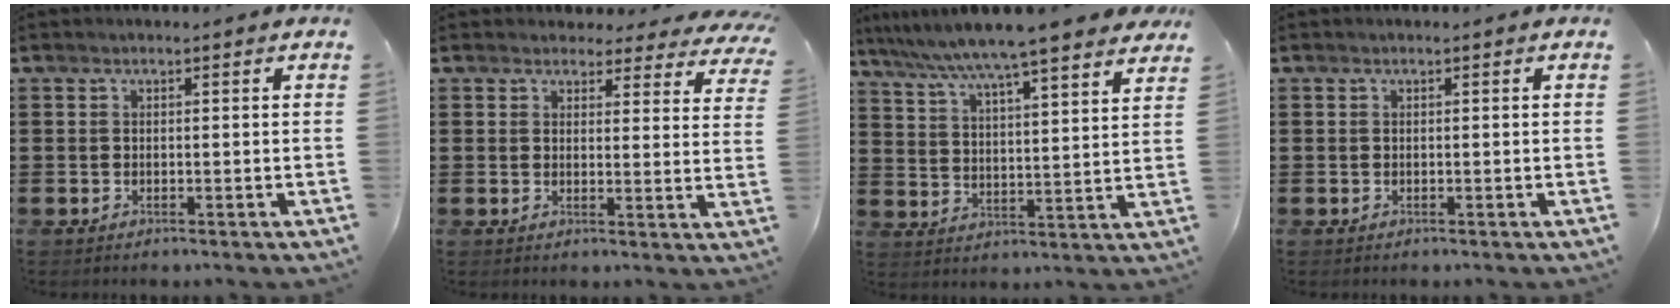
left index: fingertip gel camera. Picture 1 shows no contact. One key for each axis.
{"total": 3.5, "fx": 3.3, "fy": 1.1, "fz": 0.7, "tx": -0.022, "ty": -0.010, "tz": 0.059}
{"total": 7.0, "fx": 6.4, "fy": -0.5, "fz": 2.9, "tx": -0.084, "ty": -0.037, "tz": 0.105}
{"total": 0.0}